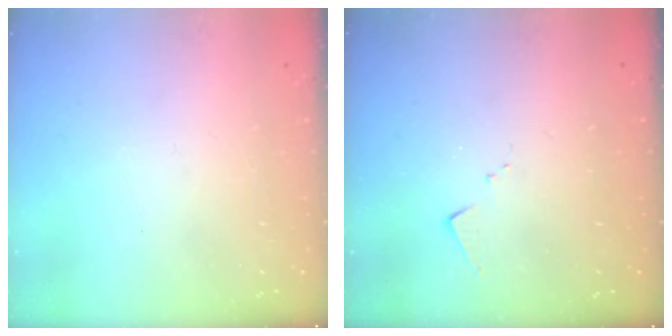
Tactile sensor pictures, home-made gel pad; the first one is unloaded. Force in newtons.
{"total": 4.8, "press": 4.7, "slide": 0.4}